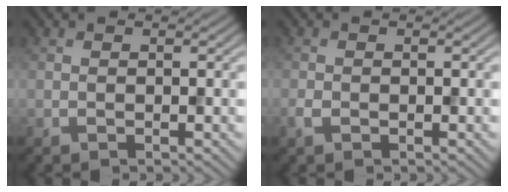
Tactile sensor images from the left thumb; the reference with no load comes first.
{"total": 1.1, "force": [-0.5, 0.7, 0.7], "torque": [-0.019, -0.001, -0.011]}